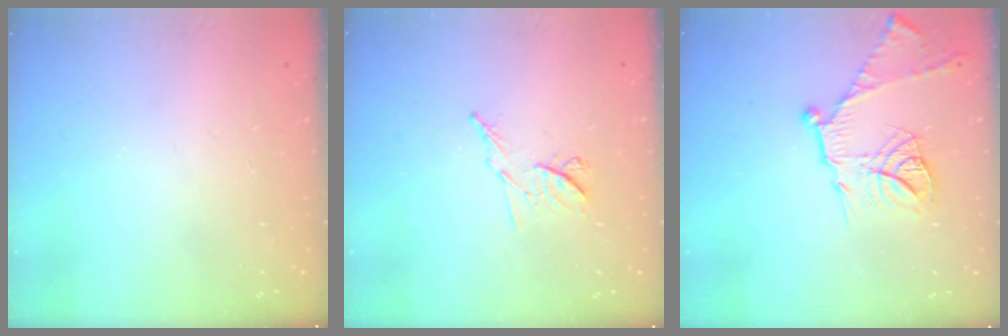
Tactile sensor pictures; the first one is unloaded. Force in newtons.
{"total": 7.6, "press": 7.5, "slide": 1.1}
{"total": 16.0, "press": 16.0, "slide": 1.4}